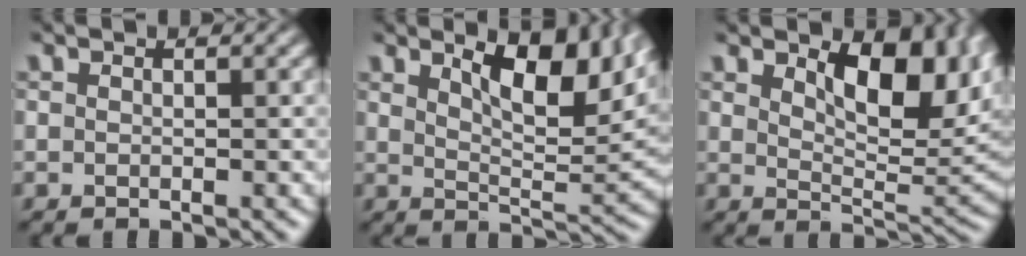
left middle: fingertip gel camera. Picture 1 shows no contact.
{"total": 7.7, "force": [3.8, 2.8, 6.1], "torque": [-0.095, -0.001, 0.062]}
{"total": 9.4, "force": [3.3, 4.4, 7.7], "torque": [-0.114, -0.004, 0.051]}